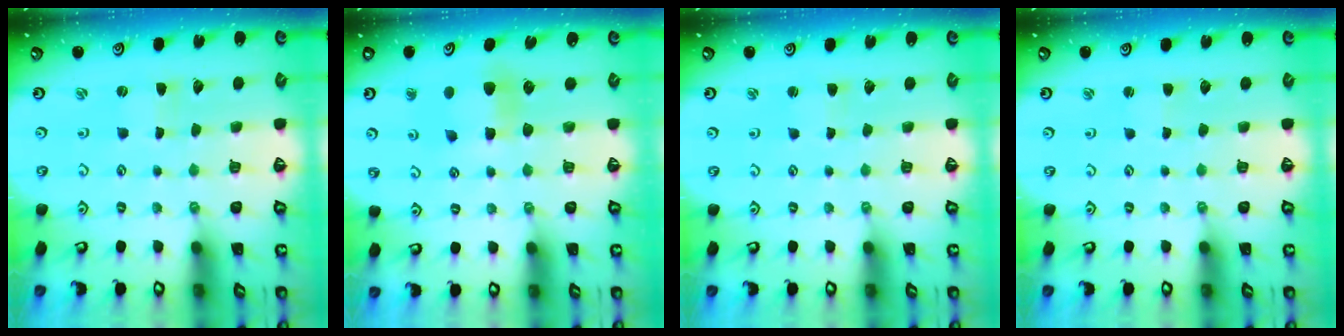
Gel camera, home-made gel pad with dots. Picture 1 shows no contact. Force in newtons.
{"total": 6.0, "press": 6.0, "slide": 0.5}
{"total": 1.5, "press": 1.4, "slide": 0.2}
{"total": 1.6, "press": 1.6, "slide": 0.3}